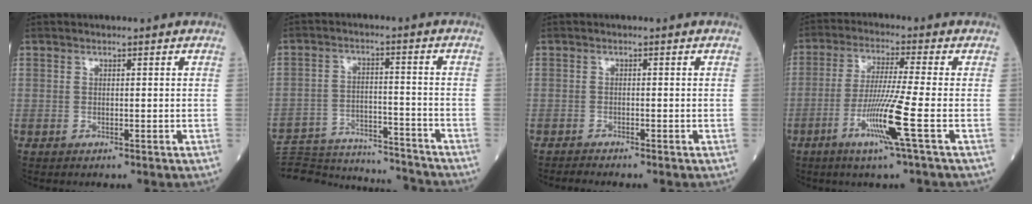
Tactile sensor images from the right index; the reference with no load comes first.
{"total": 20.6, "force": [-19.9, 2.5, 4.7], "torque": [-0.114, -0.006, -0.289]}
{"total": 1.2, "force": [-1.2, -0.3, 0.0], "torque": [-0.008, -0.005, -0.022]}
{"total": 9.3, "force": [-3.6, -1.8, 8.4], "torque": [-0.160, -0.022, -0.076]}